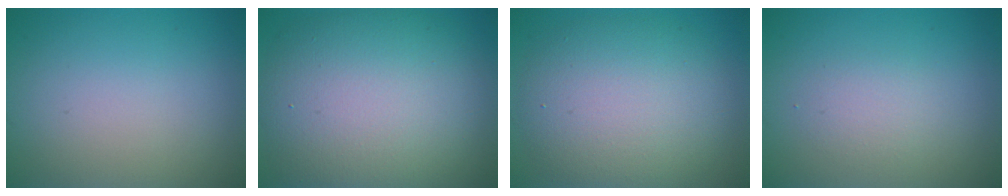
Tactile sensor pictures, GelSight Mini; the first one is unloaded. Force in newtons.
{"total": 13.1, "press": 13.1, "slide": 0.4}
{"total": 8.3, "press": 8.3, "slide": 0.3}
{"total": 1.6, "press": 1.6, "slide": 0.2}